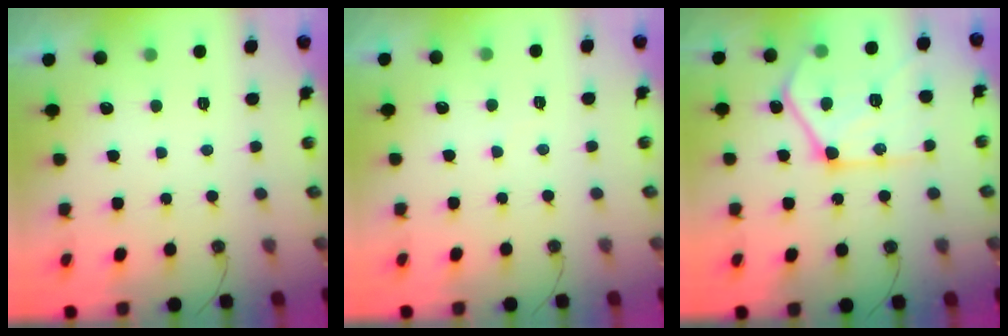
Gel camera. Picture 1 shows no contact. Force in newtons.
{"total": 2.8, "press": 2.8, "slide": 0.4}
{"total": 21.8, "press": 21.6, "slide": 2.2}